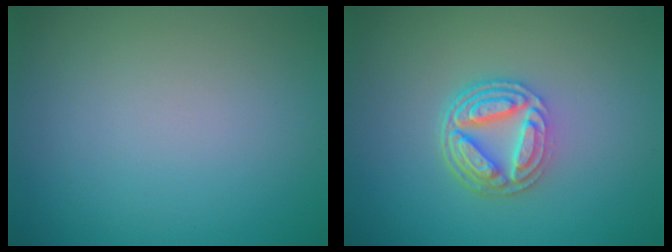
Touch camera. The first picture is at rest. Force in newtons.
{"total": 5.0, "press": 3.7, "slide": 3.3}